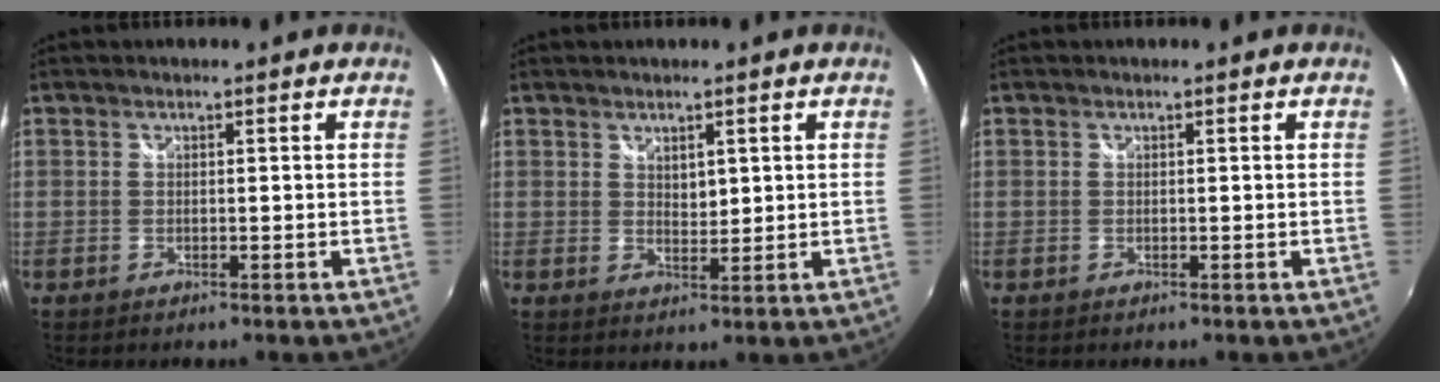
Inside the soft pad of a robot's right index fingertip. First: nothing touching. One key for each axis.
{"total": 2.5, "fx": 1.3, "fy": 1.5, "fz": 1.6, "tx": -0.020, "ty": -0.002, "tz": 0.024}
{"total": 0.0}